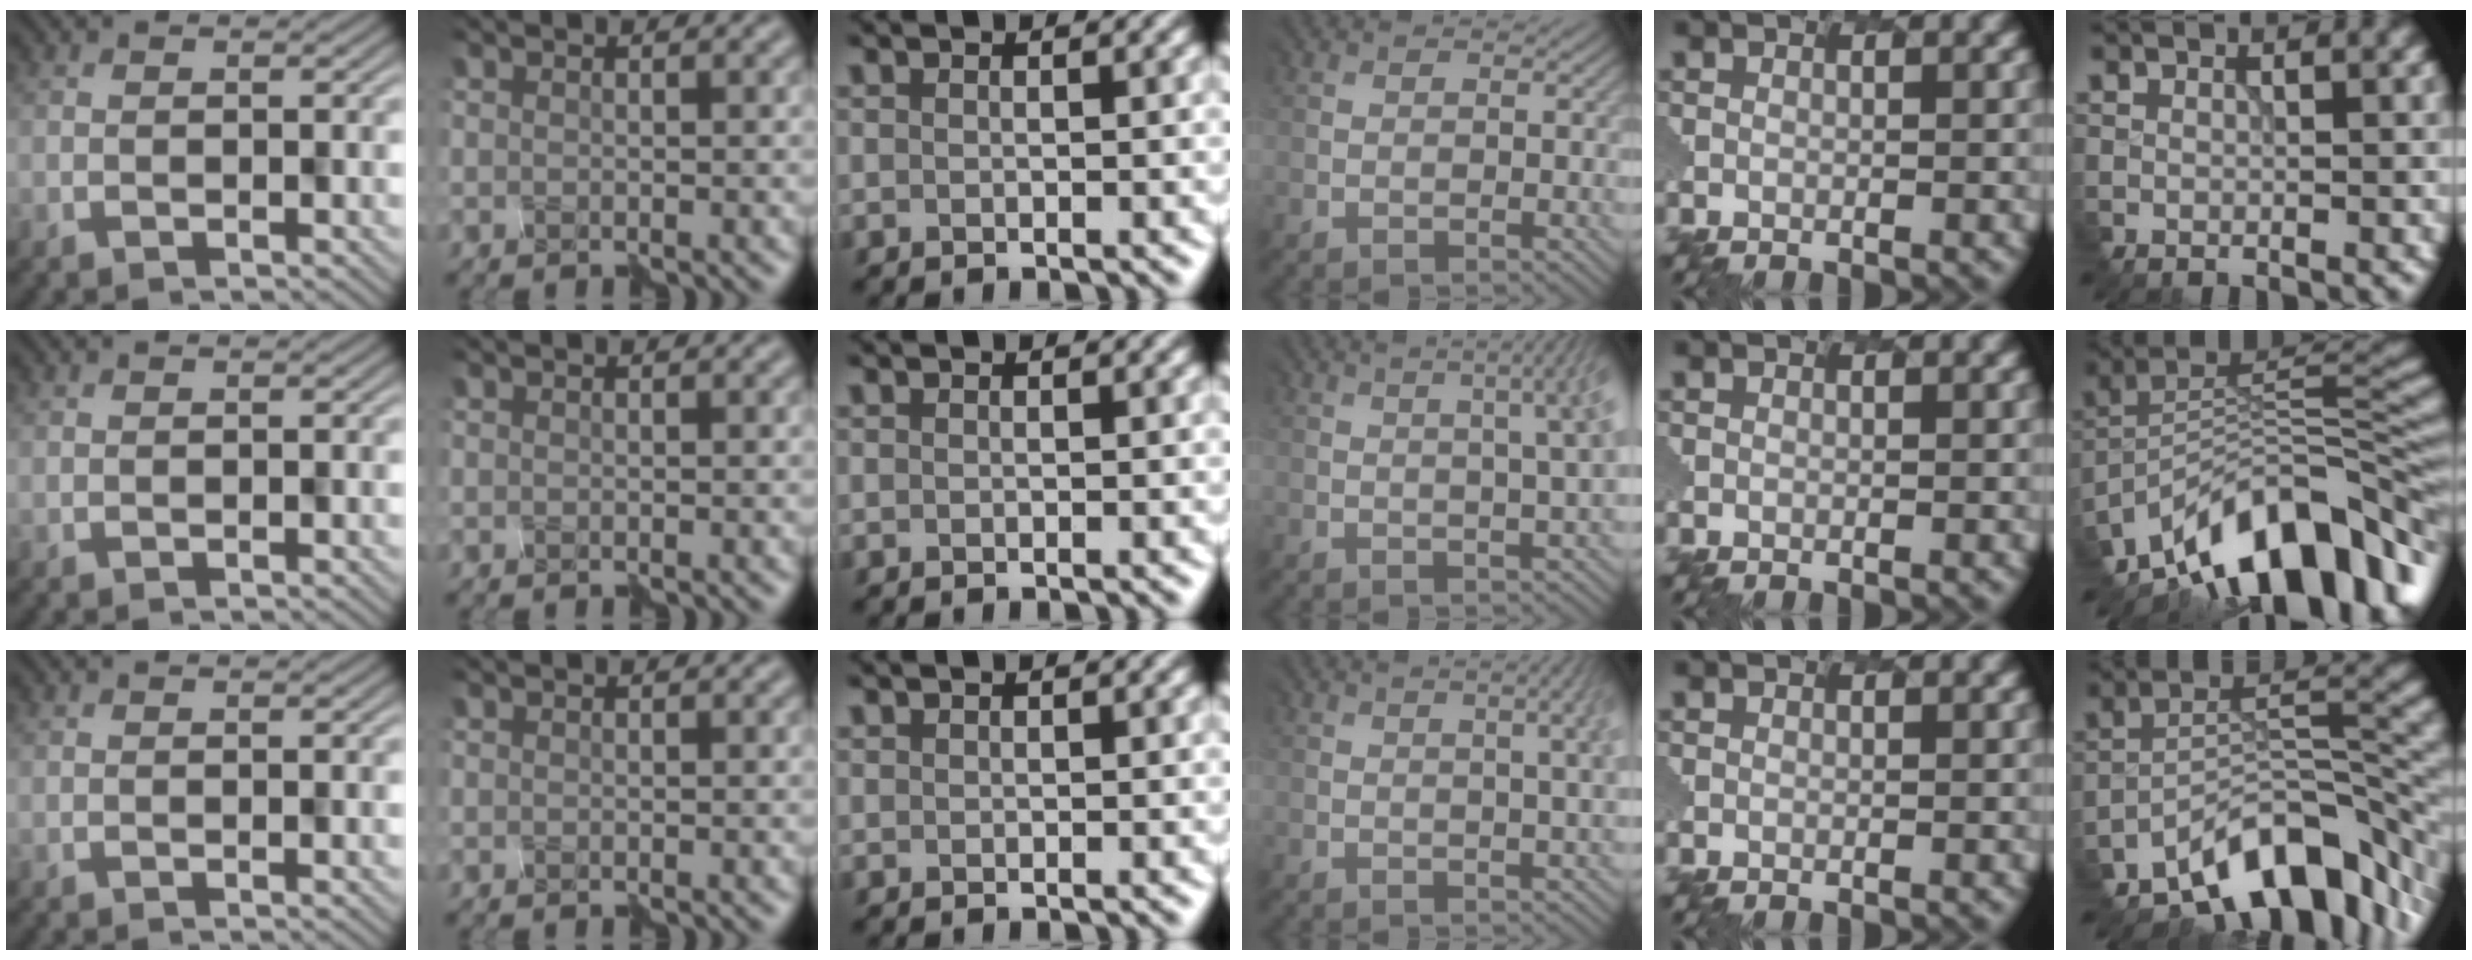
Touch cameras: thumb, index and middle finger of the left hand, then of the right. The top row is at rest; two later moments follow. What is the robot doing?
{"motion": "disassemble", "object": "spray bottle"}